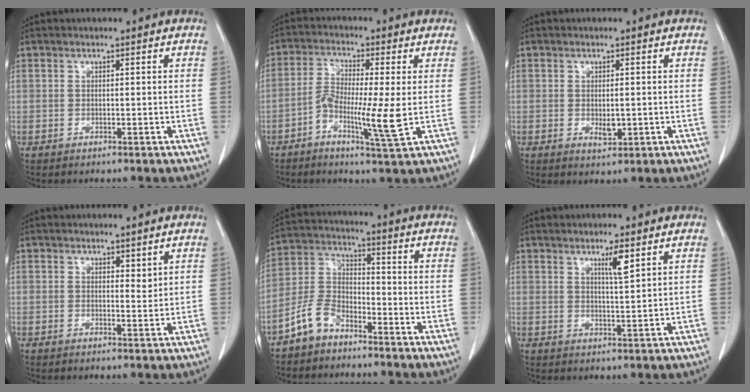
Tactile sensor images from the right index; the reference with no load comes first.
{"total": 8.0, "force": [-2.0, 0.2, 7.7], "torque": [-0.151, -0.003, -0.040]}
{"total": 2.2, "force": [-0.2, 0.9, 2.0], "torque": [-0.036, -0.003, 0.004]}
{"total": 1.5, "force": [1.1, 0.7, 0.8], "torque": [-0.006, -0.008, 0.017]}
{"total": 7.1, "force": [-5.3, 3.6, 2.9], "torque": [-0.072, 0.009, -0.111]}
{"total": 3.5, "force": [2.0, 0.0, 2.8], "torque": [-0.052, -0.005, 0.037]}